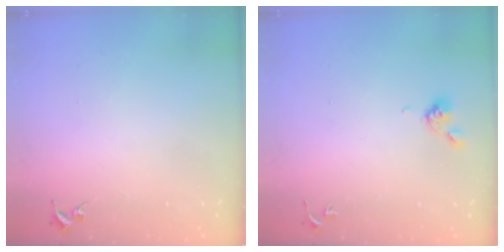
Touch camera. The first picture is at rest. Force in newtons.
{"total": 5.4, "press": 5.2, "slide": 1.4}